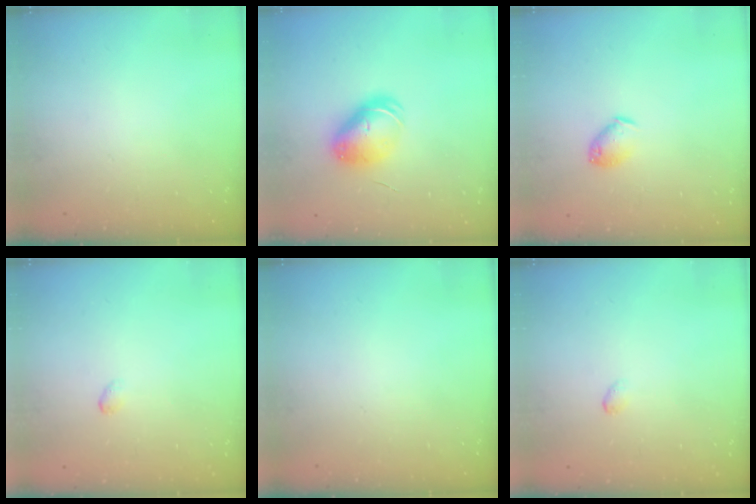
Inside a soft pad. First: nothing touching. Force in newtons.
{"total": 9.2, "press": 9.1, "slide": 1.6}
{"total": 6.4, "press": 6.4, "slide": 0.3}
{"total": 2.6, "press": 2.5, "slide": 0.5}
{"total": 0.0}
{"total": 2.6, "press": 2.5, "slide": 0.5}